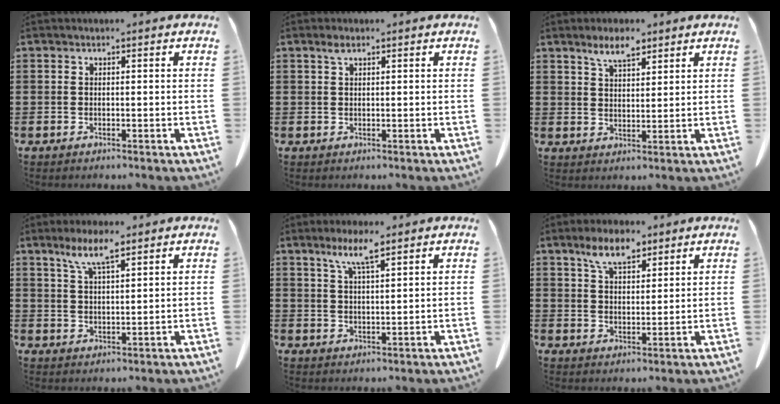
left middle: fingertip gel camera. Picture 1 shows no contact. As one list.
[{"total": 1.4, "force": [0.8, 0.6, 1.0], "torque": [-0.024, 0.001, 0.015]}, {"total": 4.8, "force": [3.5, 1.5, 2.9], "torque": [-0.056, -0.003, 0.062]}, {"total": 6.3, "force": [4.1, 1.4, 4.7], "torque": [-0.101, 0.000, 0.072]}, {"total": 5.7, "force": [3.8, 0.9, 4.2], "torque": [-0.093, 0.001, 0.065]}, {"total": 6.8, "force": [4.8, 2.8, 4.0], "torque": [-0.083, -0.003, 0.086]}]